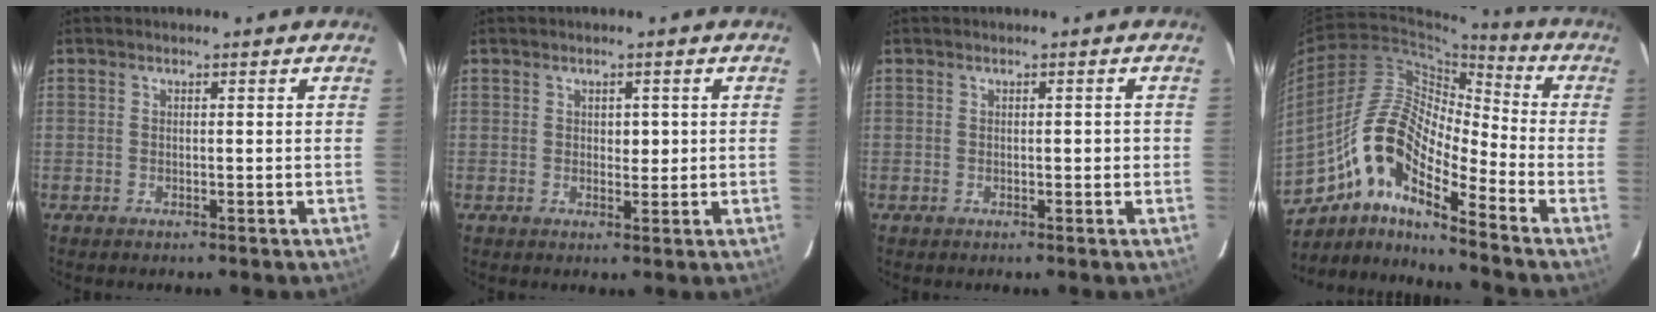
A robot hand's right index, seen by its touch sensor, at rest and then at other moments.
{"total": 2.0, "force": [0.3, 1.3, 1.5], "torque": [-0.017, 0.000, 0.006]}
{"total": 1.2, "force": [-0.1, 0.6, 1.0], "torque": [-0.012, 0.002, -0.001]}
{"total": 13.2, "force": [-8.5, 3.0, 9.7], "torque": [-0.187, 0.029, -0.152]}